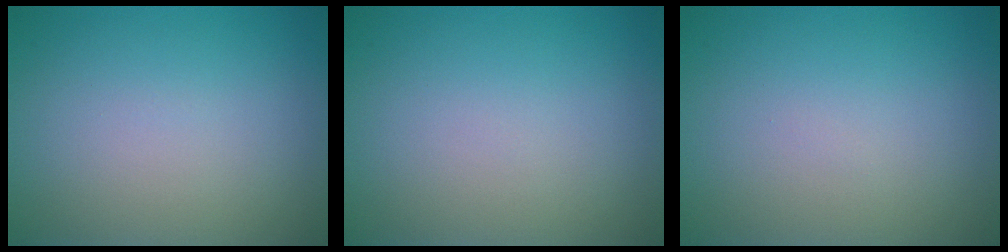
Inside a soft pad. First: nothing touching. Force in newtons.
{"total": 0.0}
{"total": 0.0}